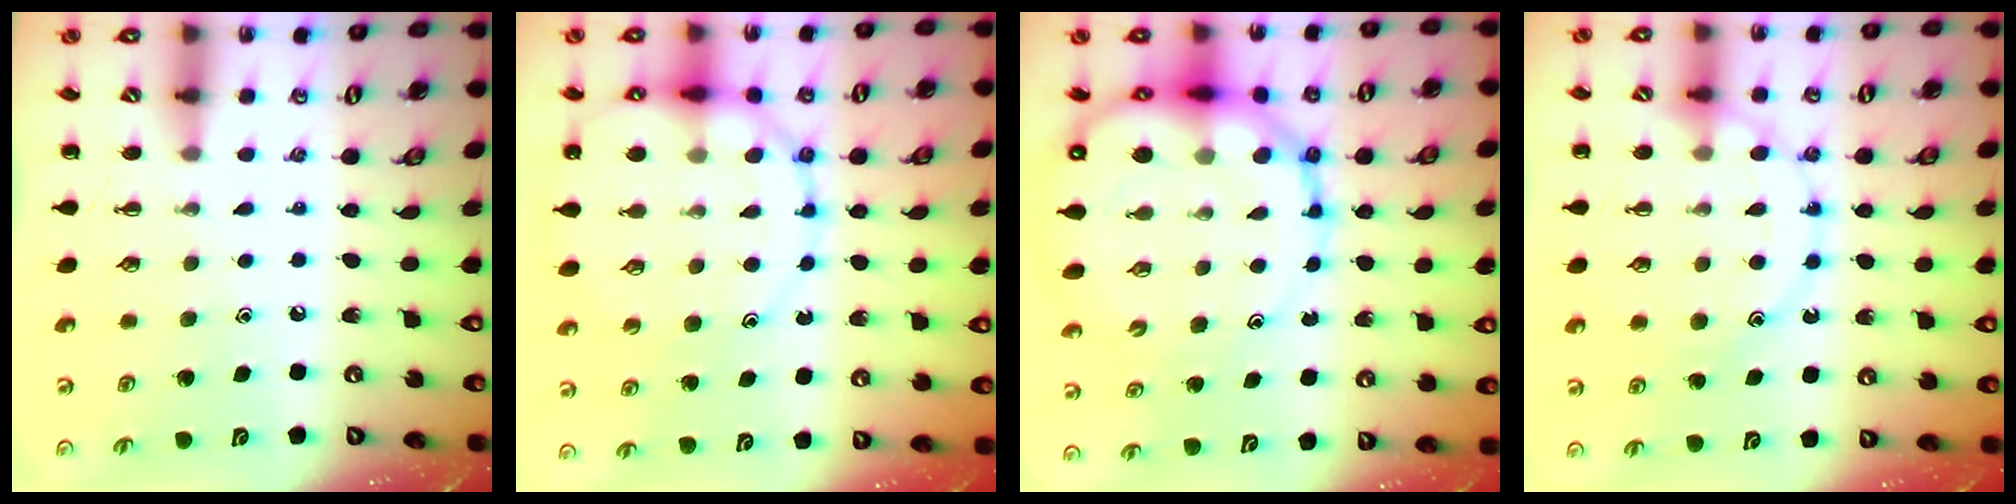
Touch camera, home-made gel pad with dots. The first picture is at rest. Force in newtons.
{"total": 15.1, "press": 14.8, "slide": 3.0}
{"total": 20.8, "press": 20.1, "slide": 5.4}
{"total": 13.8, "press": 13.7, "slide": 1.8}